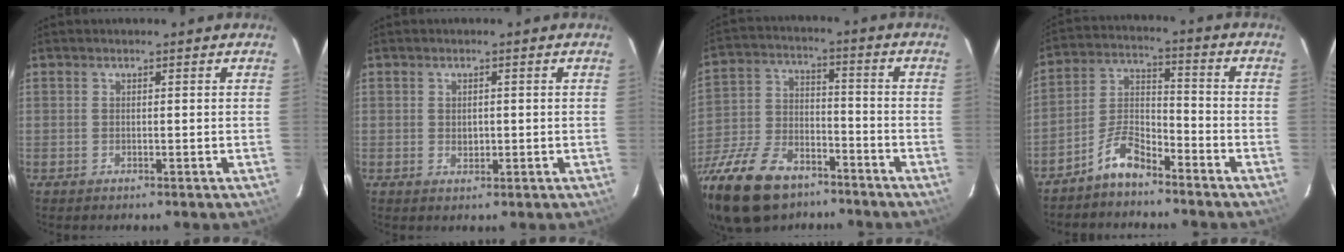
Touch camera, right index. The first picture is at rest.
{"total": 1.7, "force": [-0.1, 1.4, 1.0], "torque": [-0.013, 0.000, 0.001]}
{"total": 24.1, "force": [-16.5, 11.8, 12.9], "torque": [-0.293, -0.022, -0.282]}
{"total": 7.6, "force": [-5.9, 2.6, 4.0], "torque": [-0.093, 0.027, -0.116]}